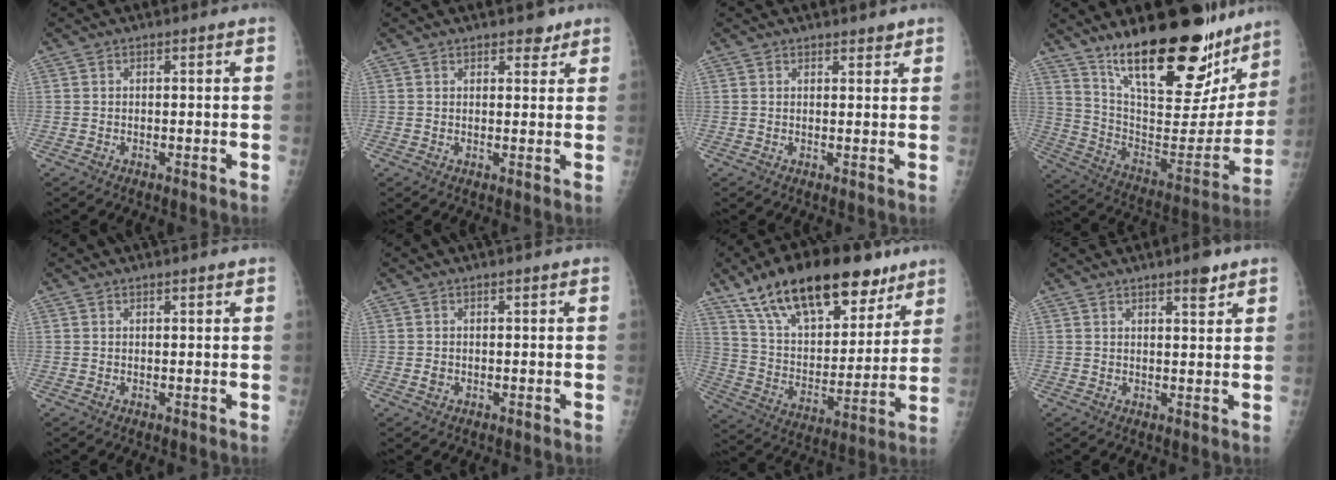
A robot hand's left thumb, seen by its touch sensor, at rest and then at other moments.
{"total": 2.8, "force": [2.1, 1.4, 1.2], "torque": [0.002, -0.010, 0.026]}
{"total": 1.8, "force": [1.5, 0.7, 0.5], "torque": [0.005, -0.010, 0.019]}
{"total": 30.8, "force": [21.4, 11.0, 19.2], "torque": [-0.260, -0.095, 0.340]}
{"total": 0.9, "force": [0.8, 0.2, 0.5], "torque": [-0.005, -0.003, 0.011]}
{"total": 0.8, "force": [0.1, 0.6, 0.5], "torque": [-0.005, 0.000, 0.004]}
{"total": 25.5, "force": [16.7, 11.6, 15.4], "torque": [-0.214, -0.040, 0.280]}
{"total": 3.7, "force": [2.6, 1.0, 2.4], "torque": [-0.027, -0.016, 0.037]}